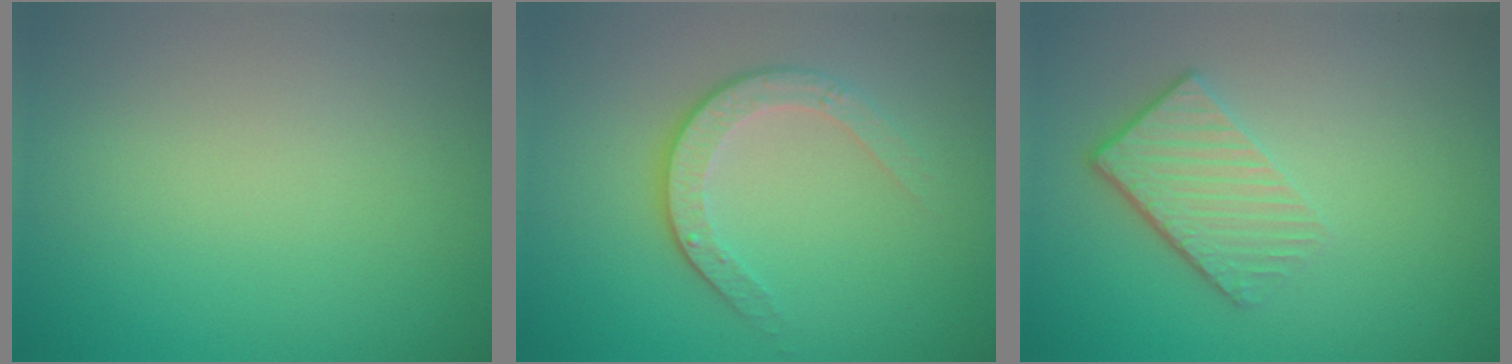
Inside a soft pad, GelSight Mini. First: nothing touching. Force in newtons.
{"total": 3.5, "press": 2.6, "slide": 2.4}
{"total": 4.2, "press": 2.8, "slide": 3.1}